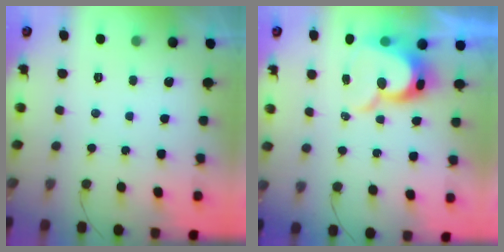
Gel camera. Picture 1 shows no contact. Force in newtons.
{"total": 13.0, "press": 13.0, "slide": 1.1}